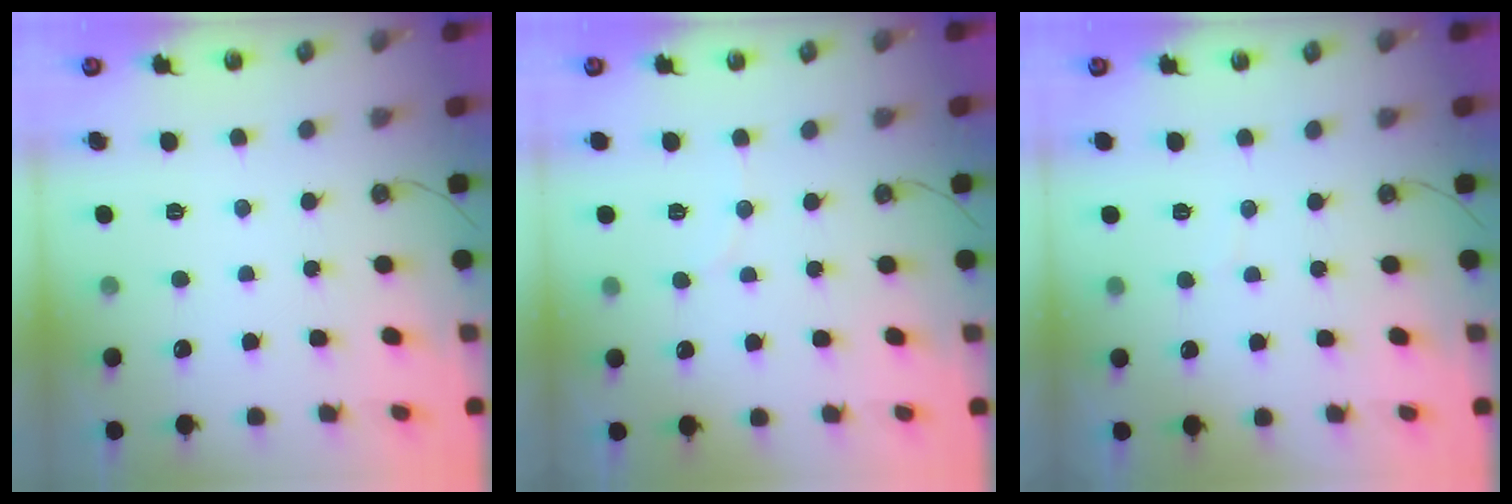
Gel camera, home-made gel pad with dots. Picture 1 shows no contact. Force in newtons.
{"total": 2.4, "press": 2.3, "slide": 0.7}
{"total": 1.7, "press": 1.7, "slide": 0.1}